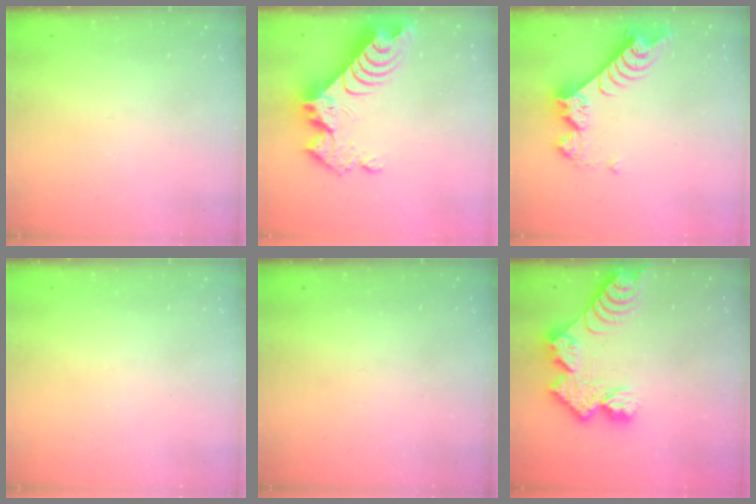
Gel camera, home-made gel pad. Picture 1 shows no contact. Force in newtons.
{"total": 14.7, "press": 14.6, "slide": 1.2}
{"total": 9.1, "press": 9.1, "slide": 0.6}
{"total": 0.0}
{"total": 0.0}
{"total": 11.5, "press": 11.4, "slide": 1.0}